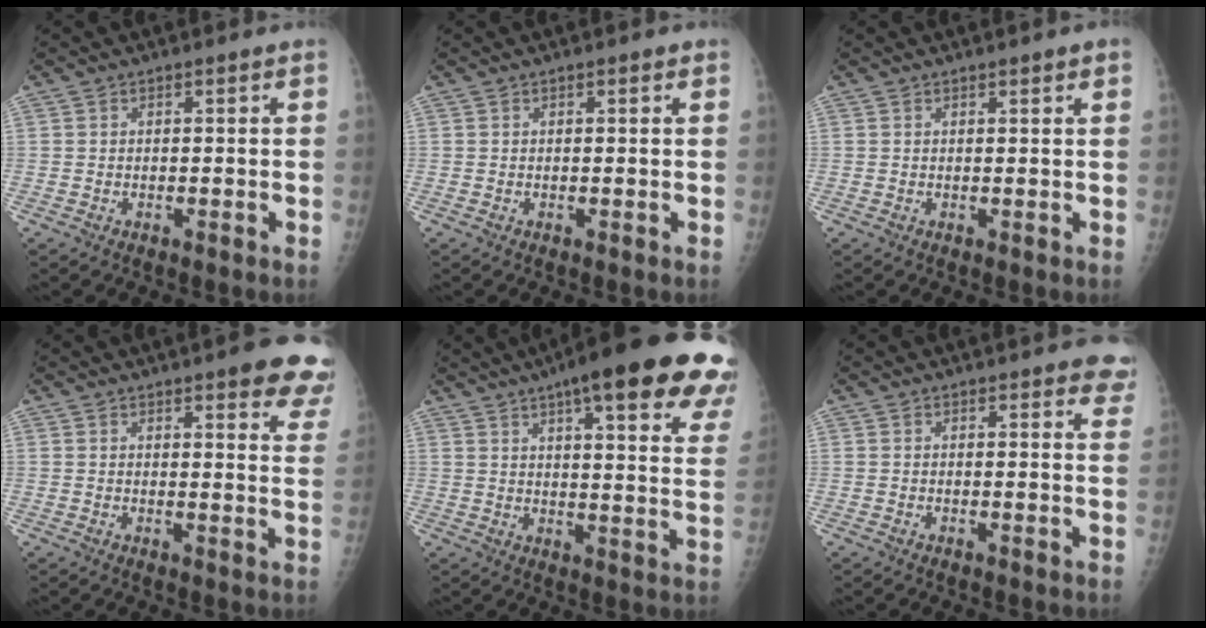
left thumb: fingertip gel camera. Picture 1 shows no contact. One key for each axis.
{"total": 0.7, "fx": 0.4, "fy": 0.2, "fz": 0.5, "tx": -0.009, "ty": 0.000, "tz": 0.003}
{"total": 1.6, "fx": 1.0, "fy": 0.2, "fz": 1.2, "tx": -0.016, "ty": -0.002, "tz": 0.011}
{"total": 12.3, "fx": 8.4, "fy": 3.1, "fz": 8.4, "tx": -0.065, "ty": -0.036, "tz": 0.082}
{"total": 27.4, "fx": 17.0, "fy": 6.0, "fz": 20.6, "tx": -0.223, "ty": -0.025, "tz": 0.211}
{"total": 6.3, "fx": 4.9, "fy": 2.0, "fz": 3.5, "tx": -0.009, "ty": -0.015, "tz": 0.043}